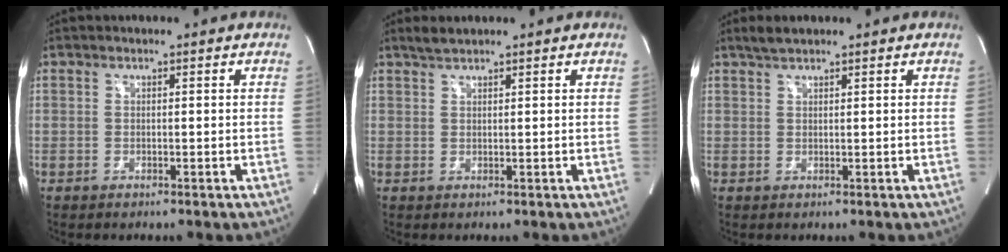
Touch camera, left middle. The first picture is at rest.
{"total": 1.6, "force": [1.5, 0.1, 0.6], "torque": [-0.020, 0.007, 0.035]}
{"total": 2.1, "force": [1.8, 0.4, 1.0], "torque": [-0.028, 0.010, 0.037]}